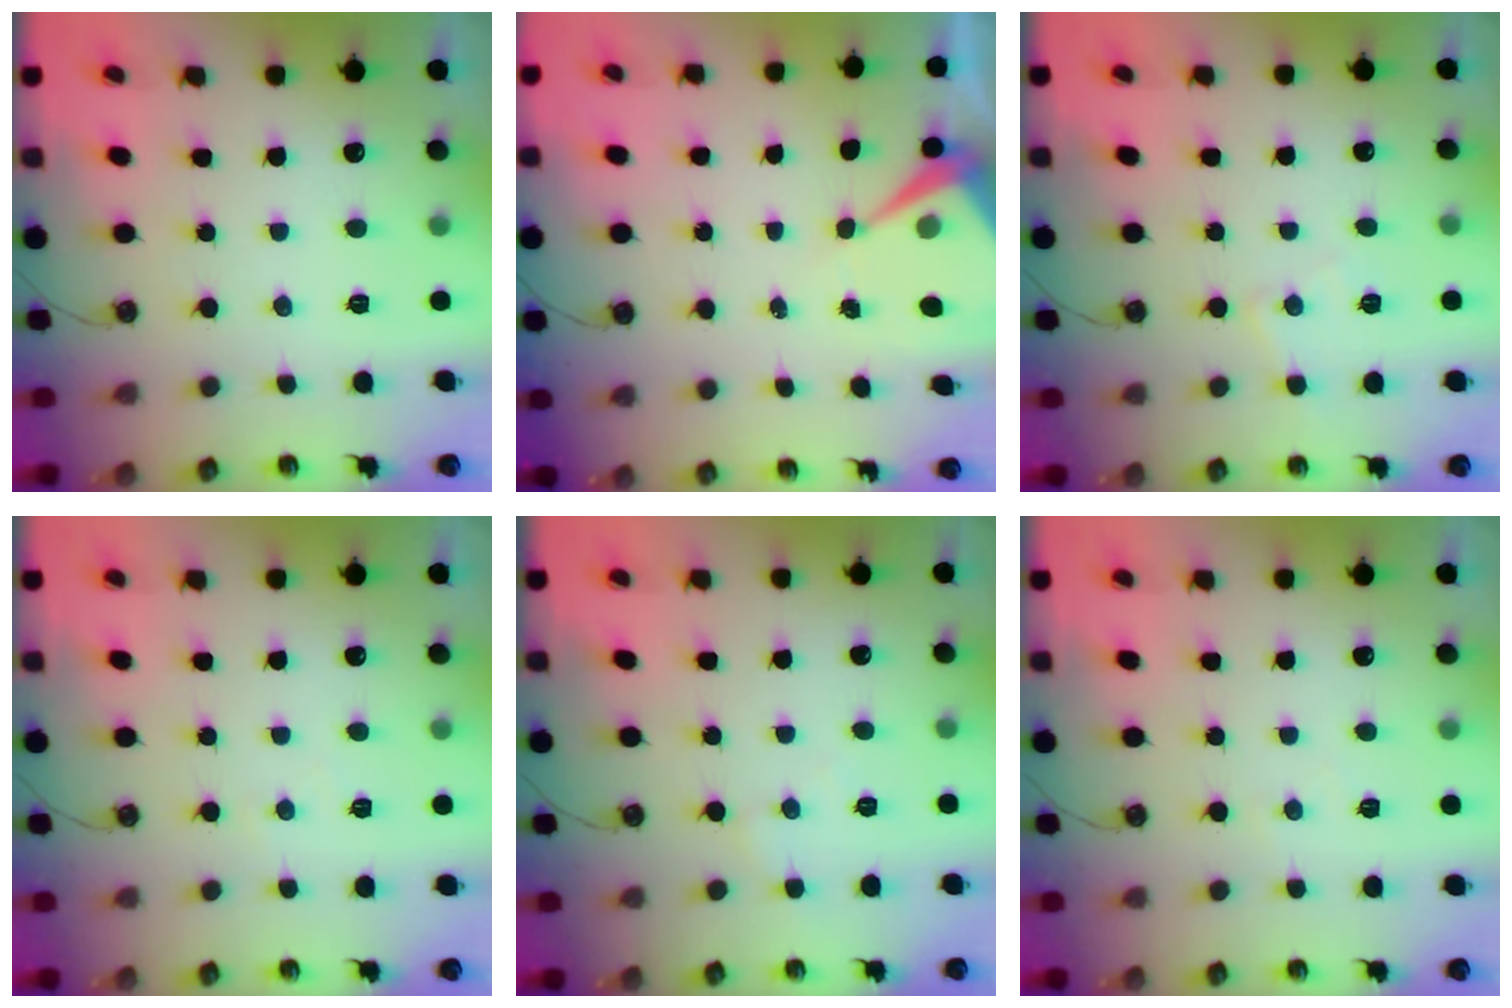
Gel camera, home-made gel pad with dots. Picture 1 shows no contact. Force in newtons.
{"total": 6.9, "press": 6.9, "slide": 0.4}
{"total": 5.9, "press": 5.8, "slide": 0.8}
{"total": 2.7, "press": 2.7, "slide": 0.4}
{"total": 3.4, "press": 3.3, "slide": 0.5}
{"total": 2.7, "press": 2.7, "slide": 0.4}